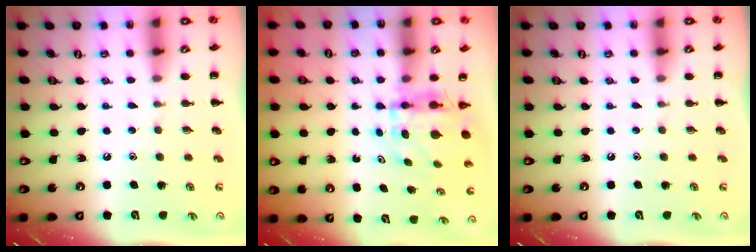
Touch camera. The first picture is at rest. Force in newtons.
{"total": 5.1, "press": 5.1, "slide": 0.5}
{"total": 0.0}